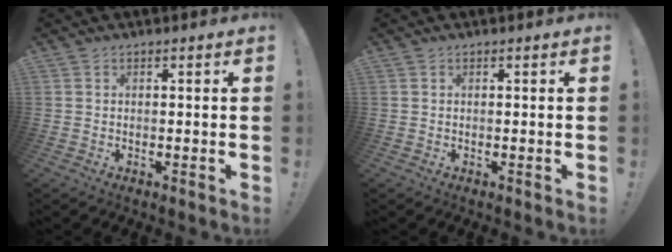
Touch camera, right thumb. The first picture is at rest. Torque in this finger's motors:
{"motor_torque": [-0.12, 0.12, -0.11, 0.11, 0.05]}